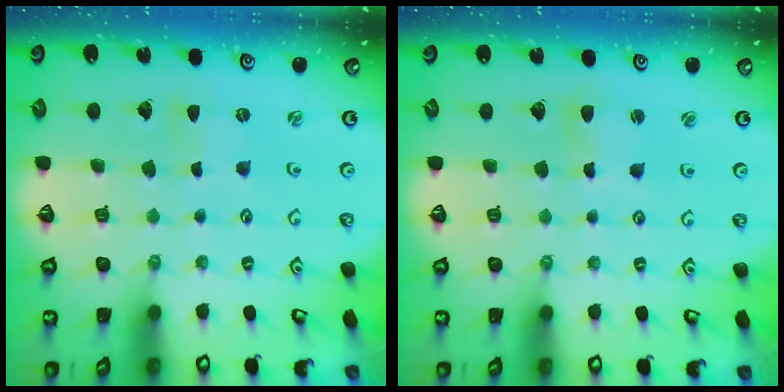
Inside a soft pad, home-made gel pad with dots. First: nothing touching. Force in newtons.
{"total": 3.7, "press": 3.7, "slide": 0.5}